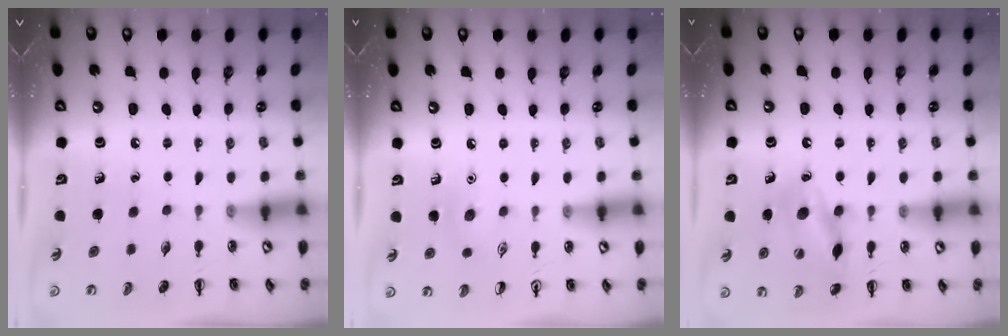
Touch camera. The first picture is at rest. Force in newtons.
{"total": 6.3, "press": 6.0, "slide": 1.8}
{"total": 14.0, "press": 13.8, "slide": 2.3}